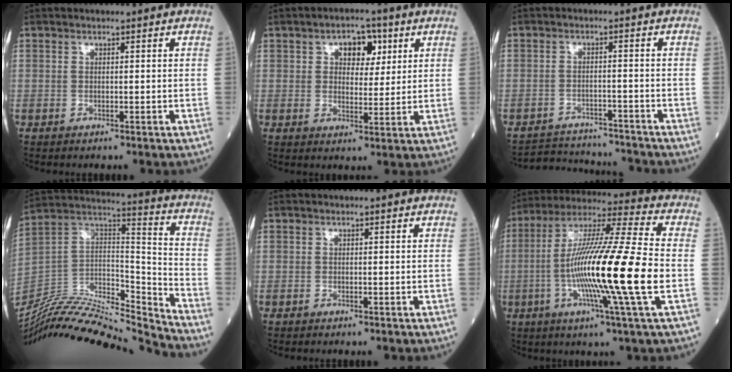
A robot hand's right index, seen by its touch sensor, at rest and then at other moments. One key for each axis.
{"total": 5.8, "fx": 2.4, "fy": 3.4, "fz": 4.0, "tx": -0.054, "ty": 0.016, "tz": 0.036}
{"total": 8.9, "fx": -8.8, "fy": 0.9, "fz": 0.4, "tx": -0.007, "ty": 0.015, "tz": -0.131}
{"total": 25.3, "fx": -24.1, "fy": 0.9, "fz": 7.8, "tx": -0.163, "ty": 0.012, "tz": -0.406}
{"total": 0.0}
{"total": 19.9, "fx": -3.7, "fy": -1.1, "fz": 19.5, "tx": -0.363, "ty": -0.012, "tz": -0.082}